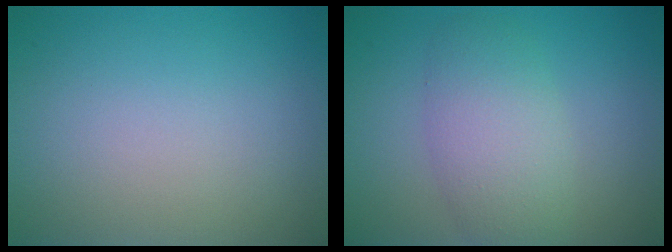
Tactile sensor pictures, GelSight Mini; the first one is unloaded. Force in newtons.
{"total": 4.8, "press": 4.7, "slide": 0.2}